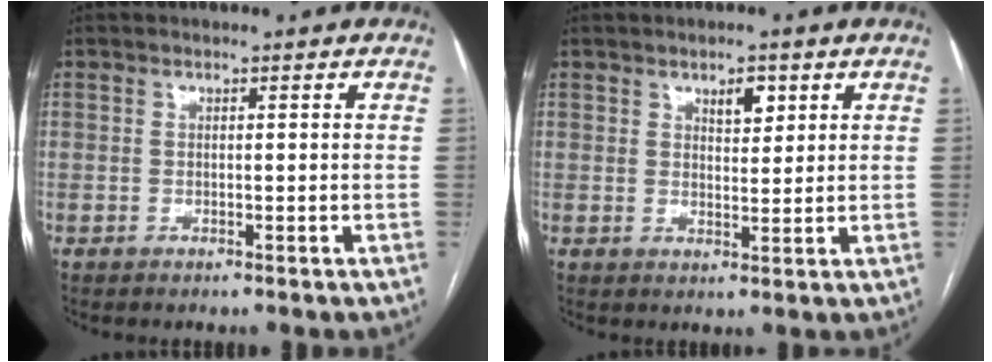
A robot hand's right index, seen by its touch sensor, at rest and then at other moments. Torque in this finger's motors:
{"motor_torque": [-0.01, 0.03, 0.02, 0.03]}